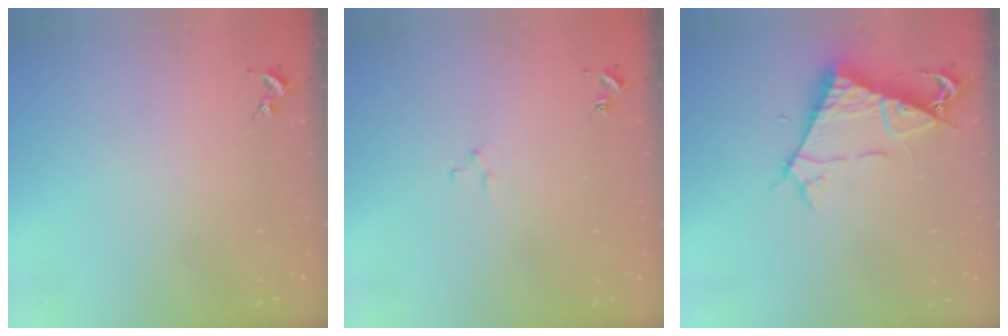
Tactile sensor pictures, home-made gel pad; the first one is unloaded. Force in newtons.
{"total": 1.8, "press": 1.8, "slide": 0.1}
{"total": 7.1, "press": 7.0, "slide": 0.8}